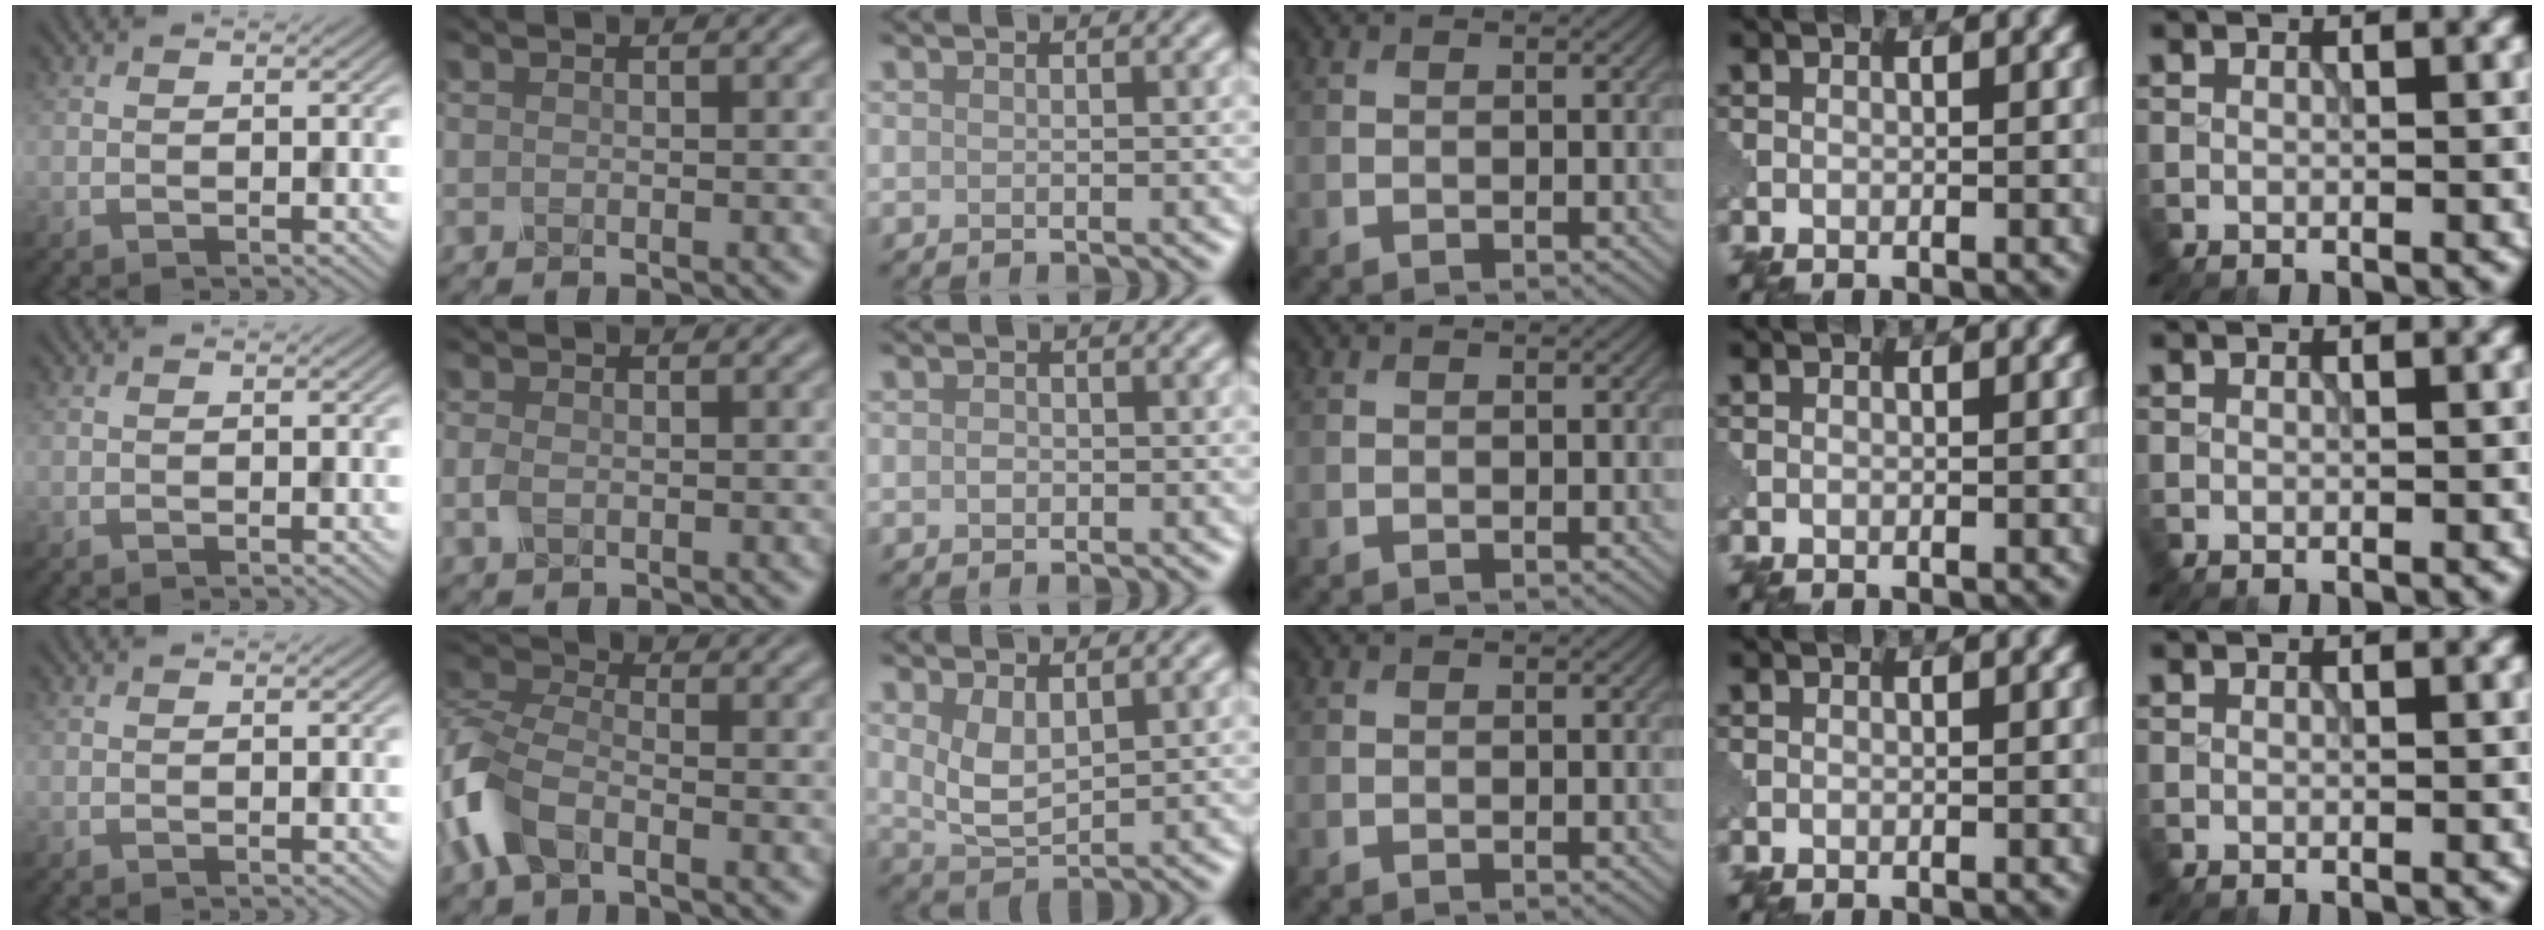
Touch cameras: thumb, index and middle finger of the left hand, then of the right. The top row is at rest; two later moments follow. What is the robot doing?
{"motion": "close", "object": "eyeshadow palette"}